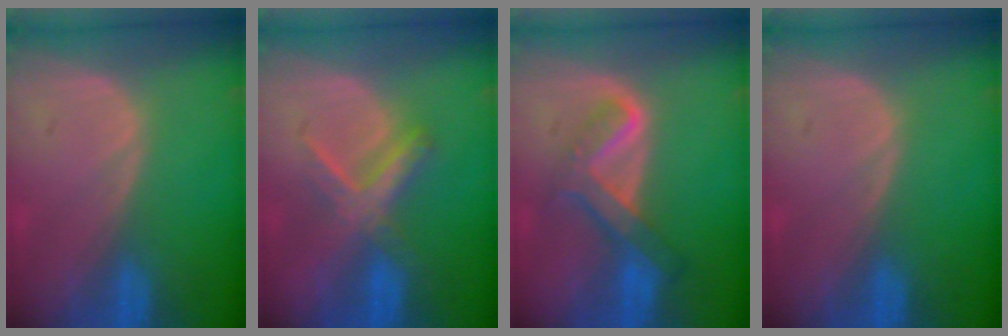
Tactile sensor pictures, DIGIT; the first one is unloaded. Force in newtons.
{"total": 5.5, "press": 5.4, "slide": 1.1}
{"total": 6.7, "press": 5.7, "slide": 3.6}
{"total": 0.0}